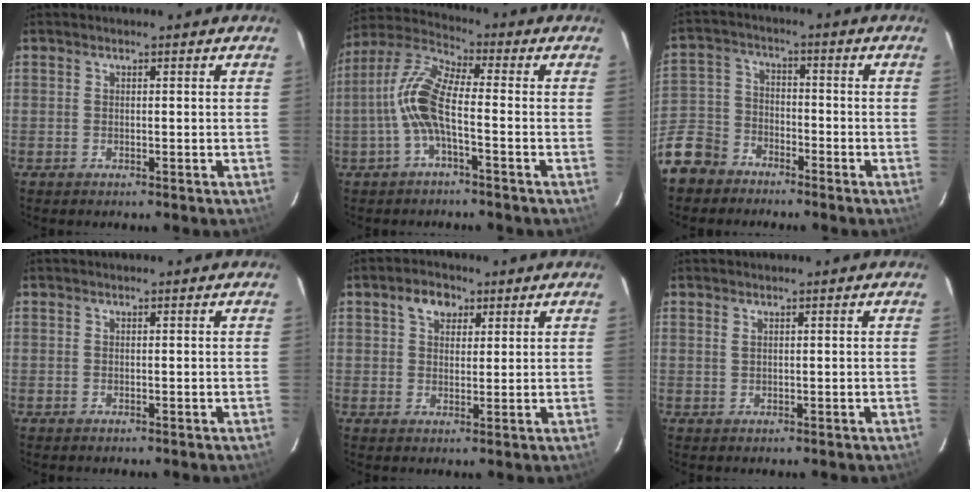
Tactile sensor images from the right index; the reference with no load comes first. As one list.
[{"total": 9.8, "force": [-2.3, 2.5, 9.1], "torque": [-0.206, 0.014, -0.047]}, {"total": 11.1, "force": [-7.8, 7.2, 3.4], "torque": [-0.104, 0.016, -0.150]}, {"total": 0.0}, {"total": 4.4, "force": [2.4, 3.0, 2.3], "torque": [-0.034, 0.014, 0.040]}, {"total": 0.7, "force": [0.5, 0.3, 0.4], "torque": [-0.007, 0.002, 0.009]}]